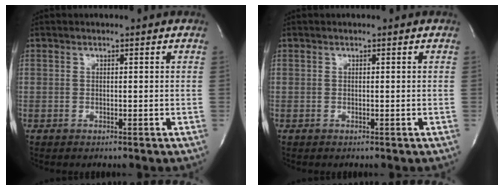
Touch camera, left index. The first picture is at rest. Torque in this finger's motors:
{"motor_torque": [0.02, -0.01, 0.00, 0.00]}